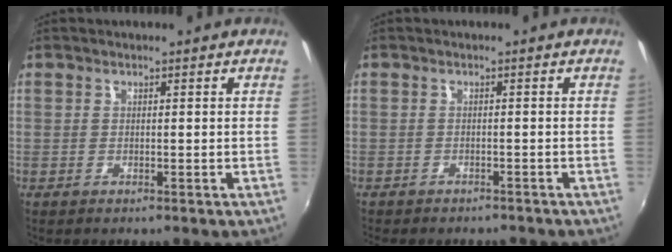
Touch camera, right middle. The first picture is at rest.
{"total": 4.5, "force": [-4.1, 1.4, 1.5], "torque": [-0.040, -0.015, -0.057]}